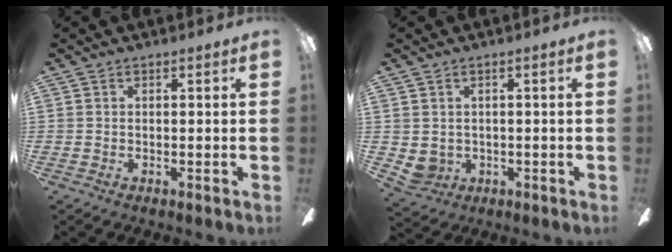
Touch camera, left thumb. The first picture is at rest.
{"total": 3.0, "force": [0.7, 2.9, 0.6], "torque": [-0.027, -0.003, 0.013]}